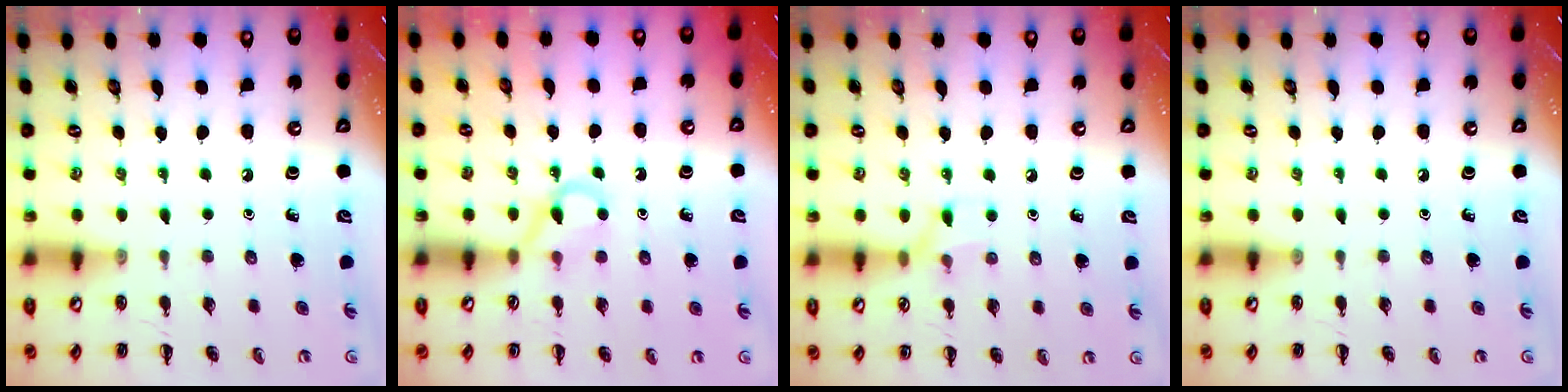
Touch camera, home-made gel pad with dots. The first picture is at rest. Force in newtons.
{"total": 4.4, "press": 4.2, "slide": 1.3}
{"total": 6.1, "press": 5.7, "slide": 2.2}
{"total": 0.0}